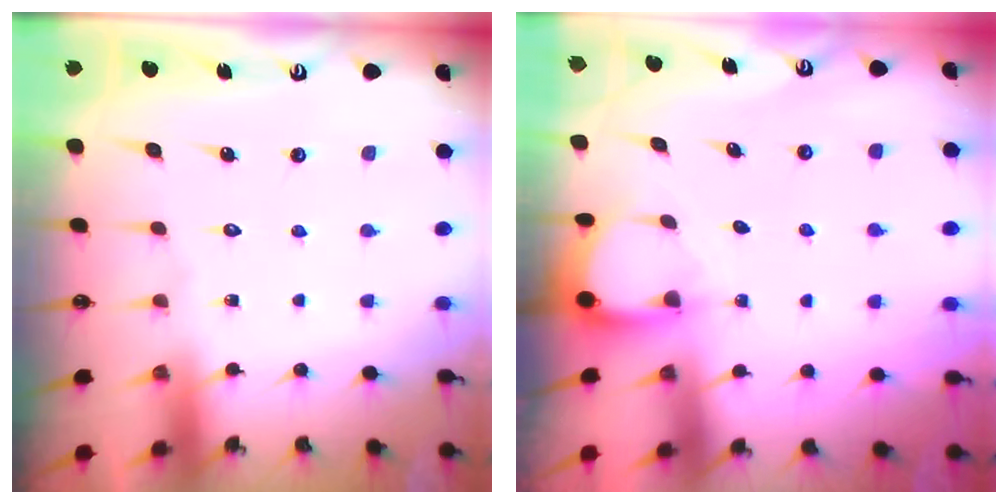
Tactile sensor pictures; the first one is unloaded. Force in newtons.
{"total": 3.0, "press": 3.0, "slide": 0.3}